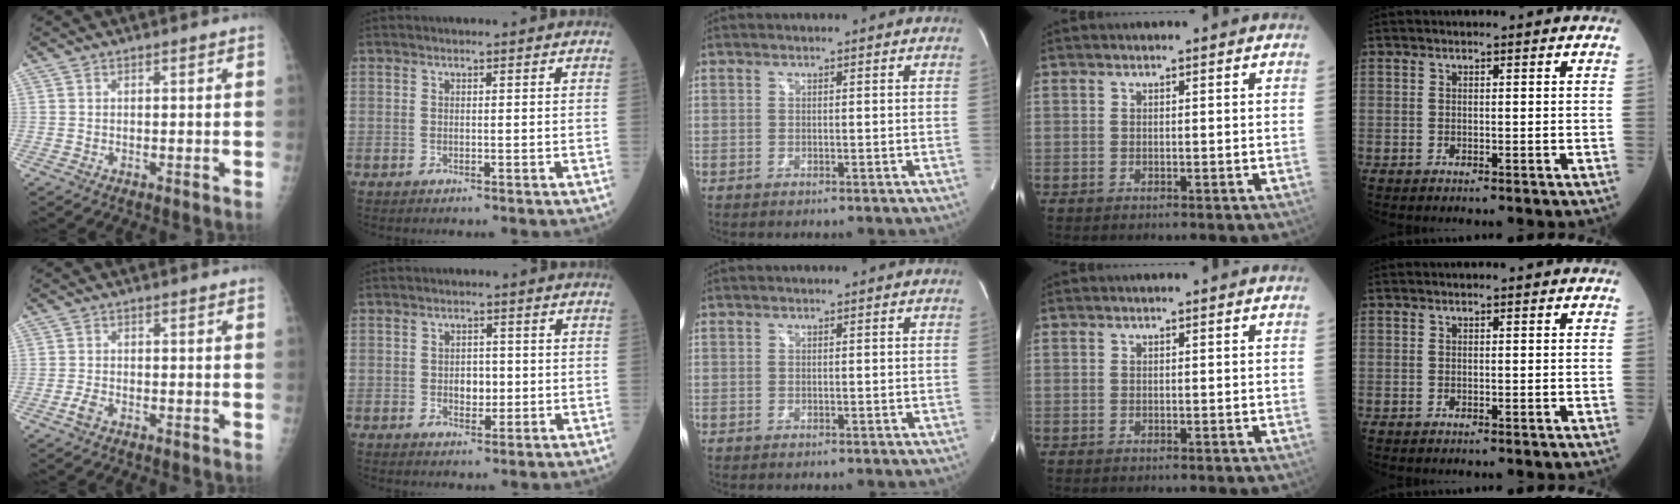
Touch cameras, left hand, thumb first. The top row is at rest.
{"thumb": {"total": 1.7, "force": [-1.2, 0.8, 0.9], "torque": [-0.024, 0.001, -0.025]}, "index": {"total": 3.1, "force": [-0.6, 2.0, 2.3], "torque": [-0.030, 0.000, -0.007]}}